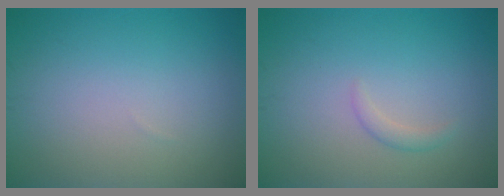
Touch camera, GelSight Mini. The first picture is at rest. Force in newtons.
{"total": 1.0, "press": 1.0, "slide": 0.1}